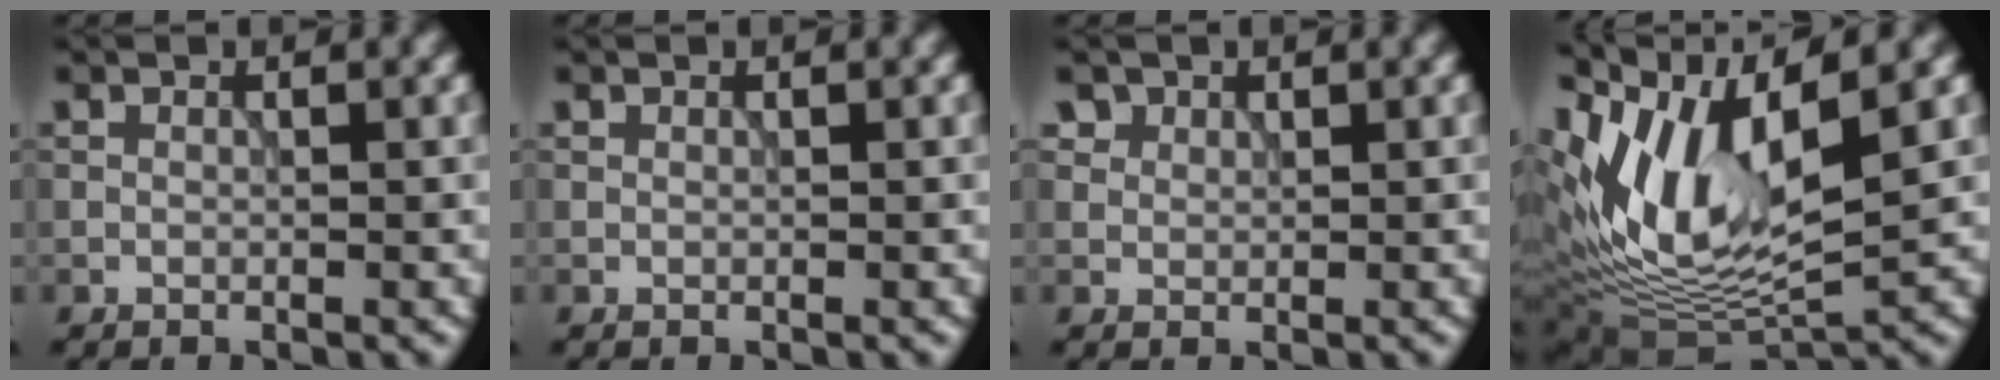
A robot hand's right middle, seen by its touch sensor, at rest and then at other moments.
{"total": 0.0}
{"total": 2.3, "force": [1.5, 1.6, 0.7], "torque": [-0.027, -0.009, 0.041]}
{"total": 10.8, "force": [3.0, 4.4, 9.4], "torque": [-0.188, 0.001, 0.053]}